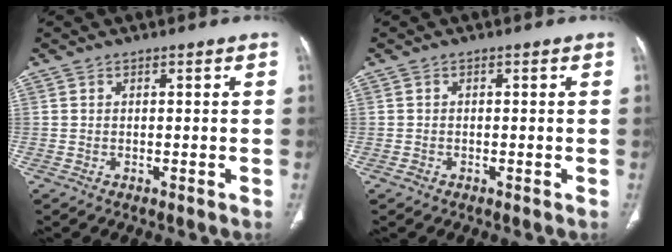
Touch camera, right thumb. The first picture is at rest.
{"total": 0.9, "force": [-0.5, 0.7, 0.2], "torque": [-0.002, 0.002, -0.012]}